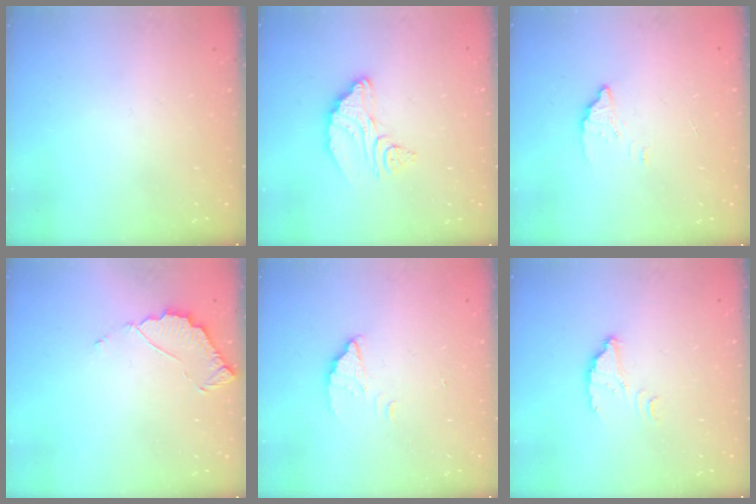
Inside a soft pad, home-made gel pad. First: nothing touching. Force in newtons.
{"total": 11.4, "press": 11.4, "slide": 1.1}
{"total": 1.8, "press": 1.7, "slide": 0.1}
{"total": 3.8, "press": 3.7, "slide": 0.3}
{"total": 1.7, "press": 1.7, "slide": 0.1}
{"total": 2.6, "press": 2.6, "slide": 0.2}